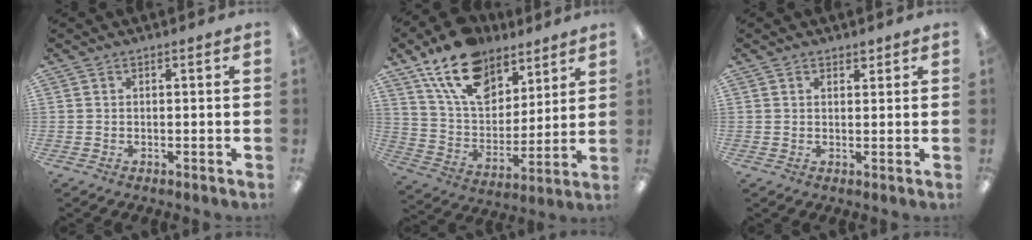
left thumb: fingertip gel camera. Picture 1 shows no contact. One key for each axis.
{"total": 17.7, "fx": 12.1, "fy": 9.8, "fz": 8.3, "tx": -0.154, "ty": -0.056, "tz": 0.224}
{"total": 1.5, "fx": 1.2, "fy": 0.9, "fz": 0.3, "tx": 0.003, "ty": -0.001, "tz": 0.020}